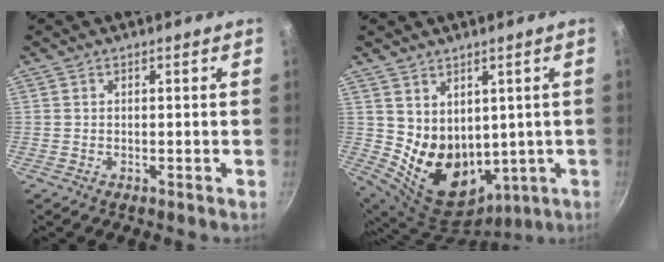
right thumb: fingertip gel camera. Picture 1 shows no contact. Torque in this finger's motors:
{"motor_torque": [-0.56, 1.42, 0.20, 0.13, 0.33]}